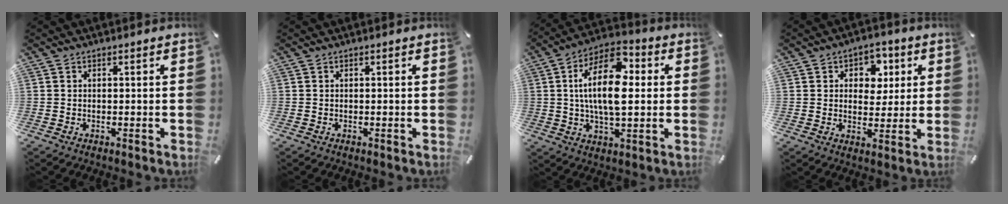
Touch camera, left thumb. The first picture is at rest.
{"total": 0.0}
{"total": 16.6, "force": [2.6, 8.5, 14.0], "torque": [-0.270, -0.002, 0.039]}
{"total": 7.2, "force": [2.0, 6.1, 3.3], "torque": [-0.034, -0.003, 0.029]}